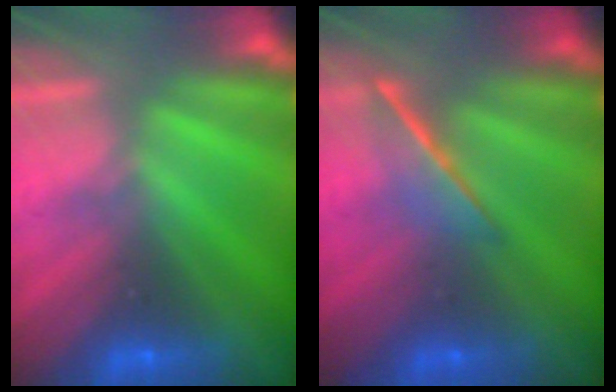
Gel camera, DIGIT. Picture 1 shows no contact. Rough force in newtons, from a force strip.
{"total": 1.5}